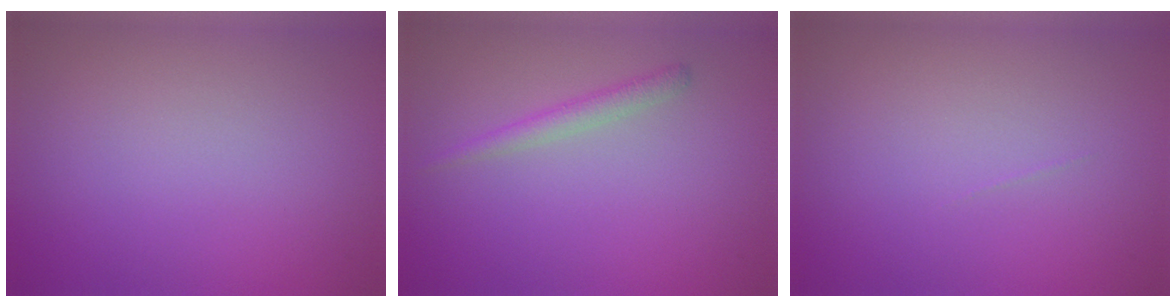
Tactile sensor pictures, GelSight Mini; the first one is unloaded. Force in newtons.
{"total": 1.5, "press": 1.5, "slide": 0.1}
{"total": 0.0}